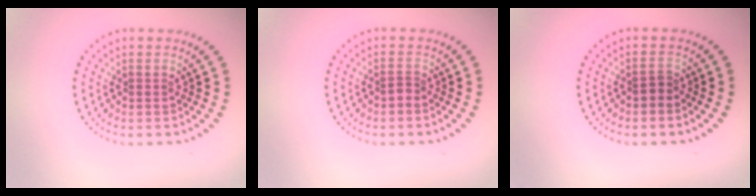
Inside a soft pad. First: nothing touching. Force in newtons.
{"total": 0.9, "press": 0.5, "slide": 0.7}
{"total": 1.0, "press": 0.8, "slide": 0.6}